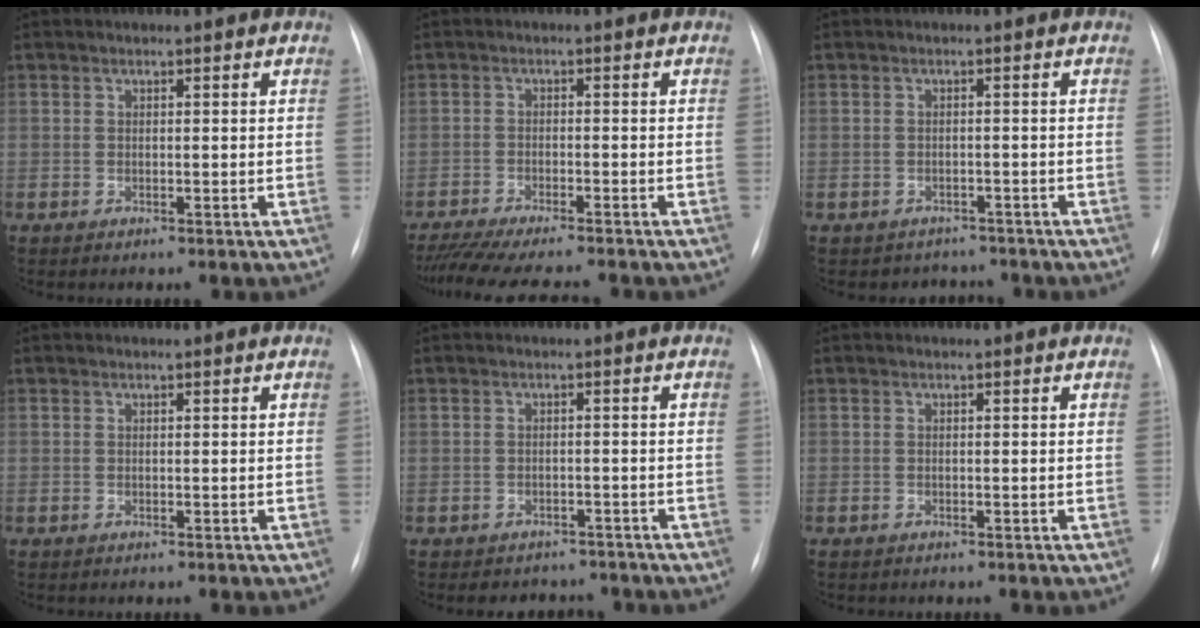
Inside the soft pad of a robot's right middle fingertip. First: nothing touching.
{"total": 12.9, "force": [-11.4, 1.0, 5.9], "torque": [-0.085, -0.022, -0.167]}
{"total": 3.6, "force": [-3.0, 1.8, -0.4], "torque": [0.001, 0.015, -0.040]}
{"total": 0.0}
{"total": 5.2, "force": [-4.4, 2.6, 0.4], "torque": [-0.003, 0.014, -0.051]}
{"total": 0.0}